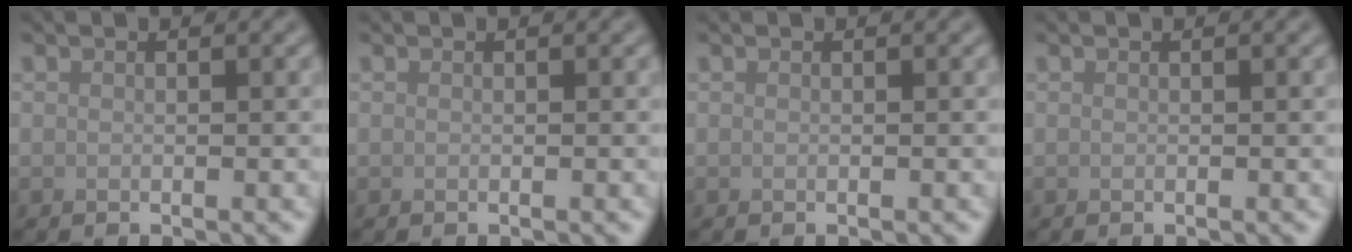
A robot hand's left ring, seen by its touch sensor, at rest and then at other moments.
{"total": 0.0}
{"total": 0.0}
{"total": 0.0}